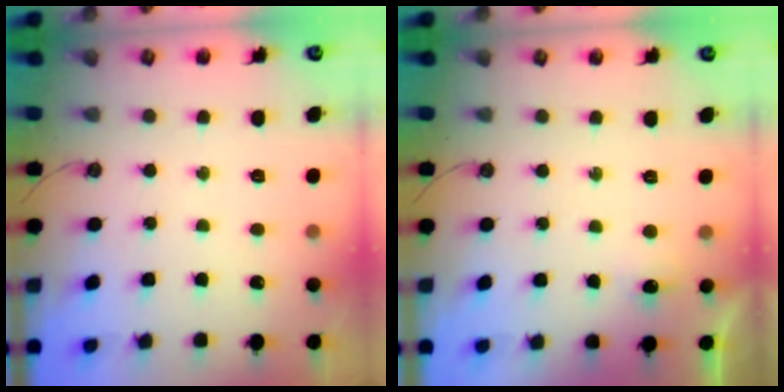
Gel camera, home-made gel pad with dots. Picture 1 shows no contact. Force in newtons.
{"total": 6.4, "press": 4.9, "slide": 4.1}